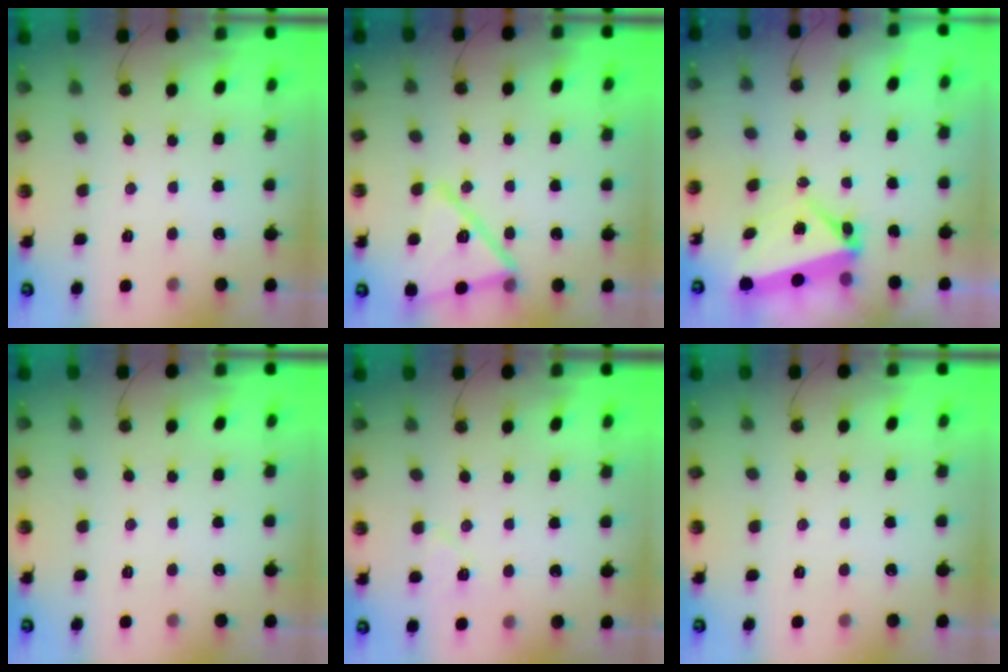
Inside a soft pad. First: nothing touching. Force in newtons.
{"total": 16.3, "press": 15.7, "slide": 4.2}
{"total": 5.6, "press": 5.1, "slide": 2.2}
{"total": 0.0}
{"total": 6.0, "press": 5.9, "slide": 1.4}
{"total": 0.0}